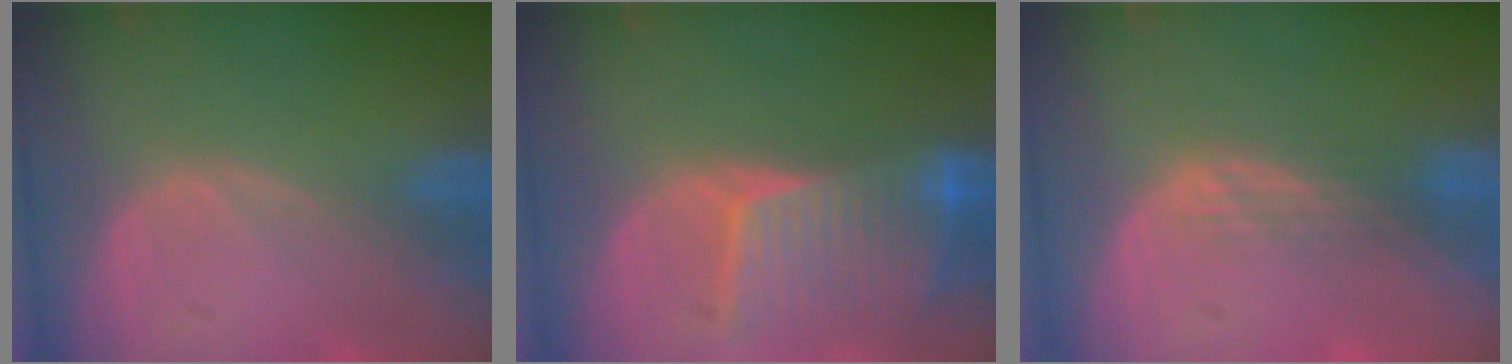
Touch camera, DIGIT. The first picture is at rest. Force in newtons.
{"total": 8.3, "press": 7.8, "slide": 2.9}
{"total": 2.9, "press": 2.5, "slide": 1.5}